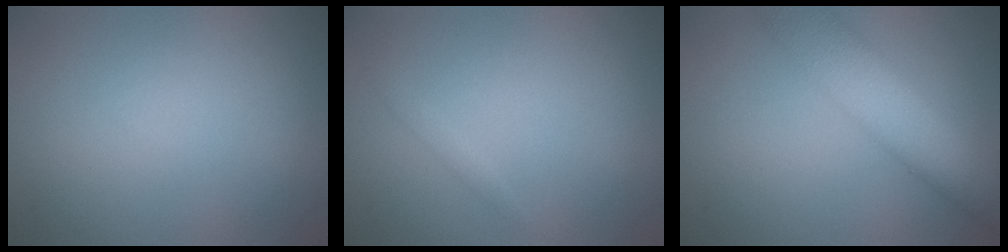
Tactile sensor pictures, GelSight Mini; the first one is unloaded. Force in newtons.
{"total": 0.7, "press": 0.7, "slide": 0.0}
{"total": 7.2, "press": 7.2, "slide": 0.3}